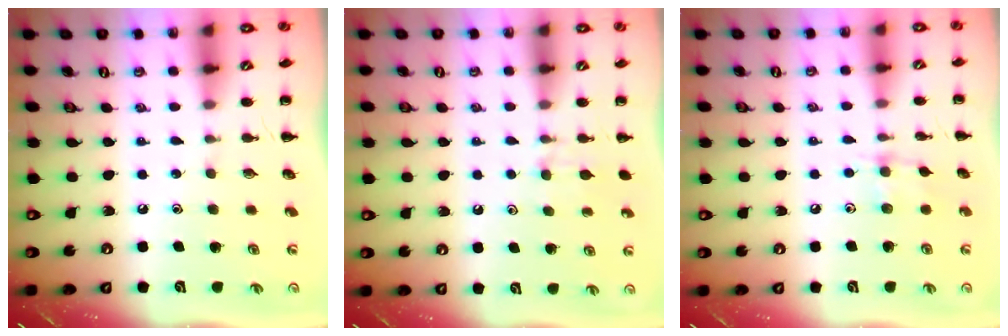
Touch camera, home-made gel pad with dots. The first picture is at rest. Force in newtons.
{"total": 6.2, "press": 5.9, "slide": 1.8}
{"total": 6.8, "press": 6.8, "slide": 0.8}